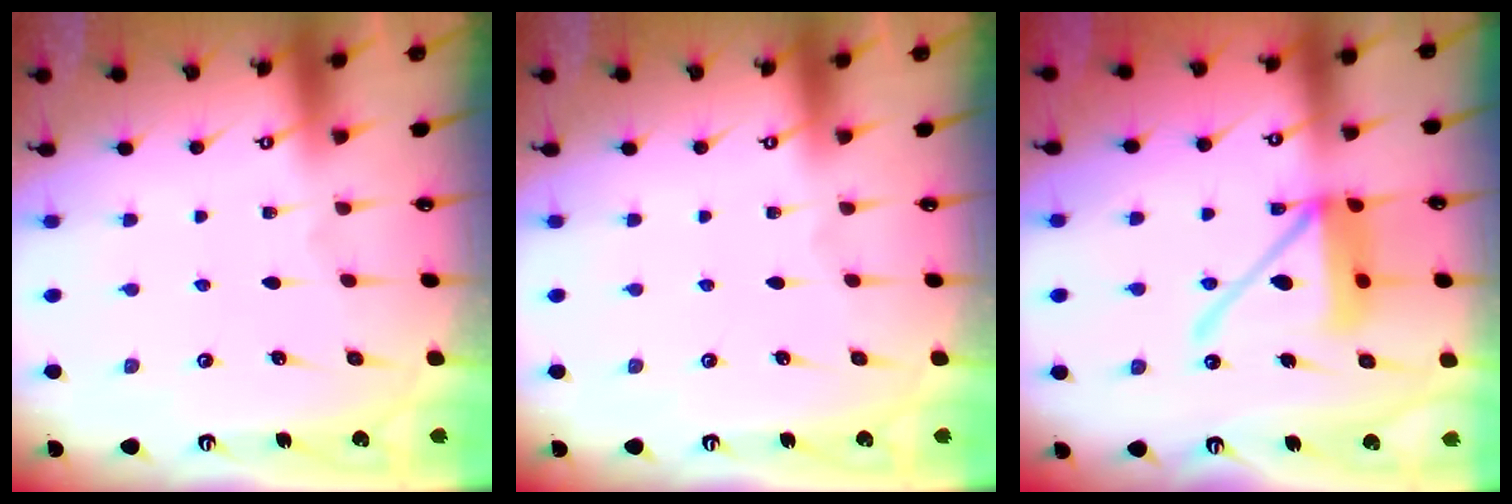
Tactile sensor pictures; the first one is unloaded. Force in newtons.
{"total": 0.0}
{"total": 14.5, "press": 14.4, "slide": 1.9}